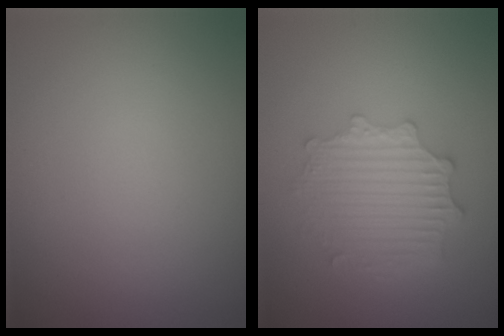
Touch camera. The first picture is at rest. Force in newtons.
{"total": 4.1, "press": 3.4, "slide": 2.3}